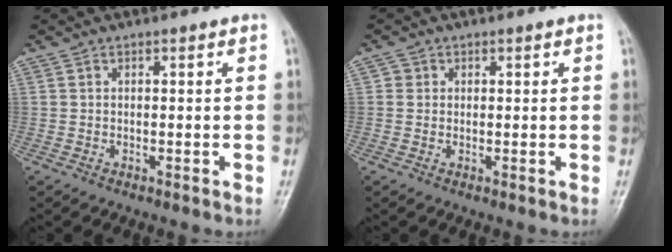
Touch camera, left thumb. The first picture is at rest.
{"total": 1.3, "force": [0.3, 1.2, 0.3], "torque": [0.005, 0.001, 0.001]}